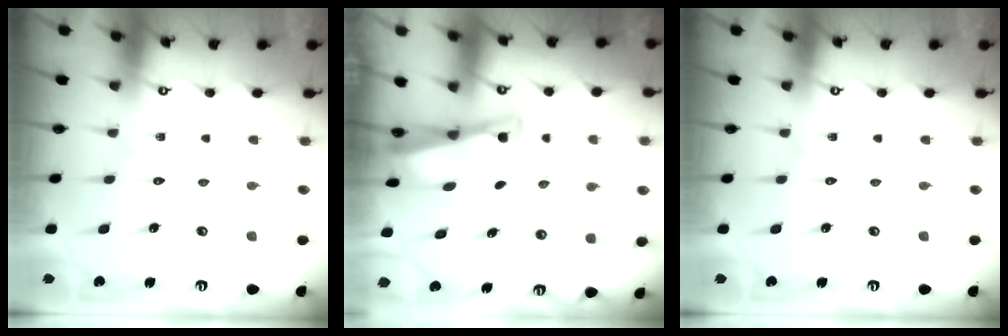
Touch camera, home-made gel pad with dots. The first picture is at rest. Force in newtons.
{"total": 2.5, "press": 2.5, "slide": 0.2}
{"total": 0.0}